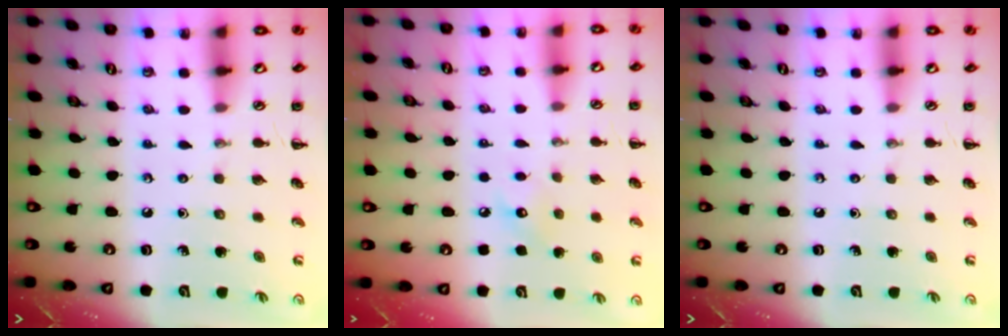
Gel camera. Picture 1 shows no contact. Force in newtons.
{"total": 5.7, "press": 5.6, "slide": 1.1}
{"total": 0.0}